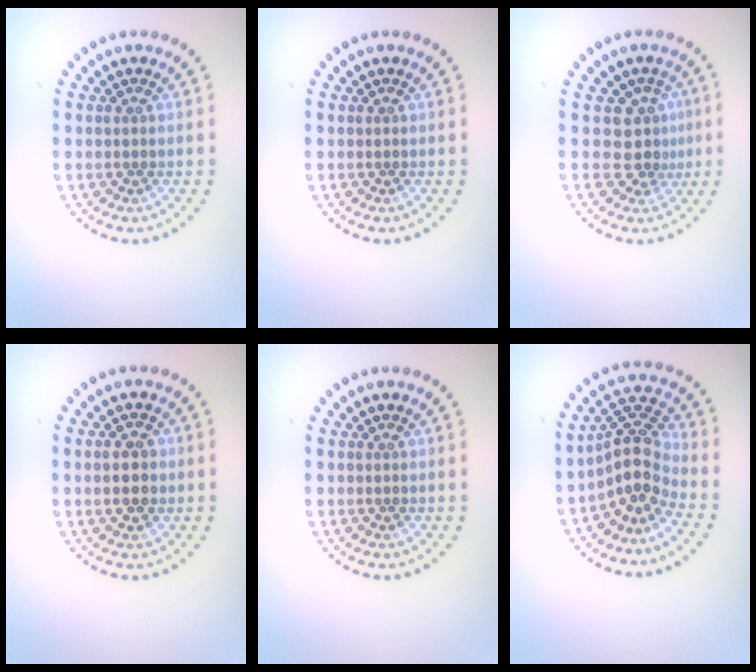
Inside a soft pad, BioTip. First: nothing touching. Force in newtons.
{"total": 0.0}
{"total": 2.9, "press": 2.1, "slide": 2.0}
{"total": 2.2, "press": 2.2, "slide": 0.1}
{"total": 0.0}
{"total": 4.1, "press": 3.1, "slide": 2.8}